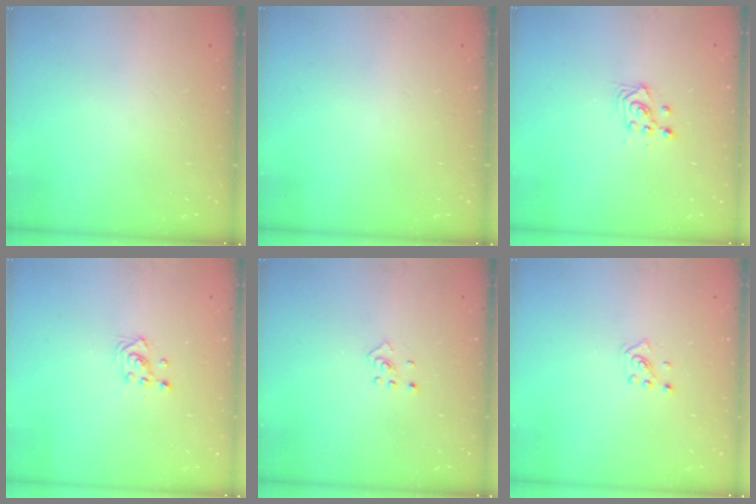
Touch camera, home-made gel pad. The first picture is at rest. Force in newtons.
{"total": 0.0}
{"total": 3.4, "press": 3.1, "slide": 1.2}
{"total": 2.9, "press": 2.8, "slide": 0.3}
{"total": 2.0, "press": 1.9, "slide": 0.8}
{"total": 2.2, "press": 2.2, "slide": 0.6}